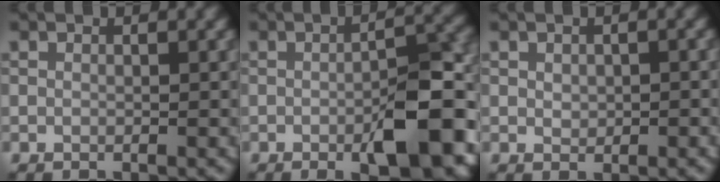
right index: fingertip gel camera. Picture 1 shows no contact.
{"total": 8.7, "force": [-2.9, 2.6, 7.8], "torque": [-0.109, 0.003, -0.043]}
{"total": 1.2, "force": [0.0, 0.8, 0.9], "torque": [-0.013, -0.001, 0.004]}